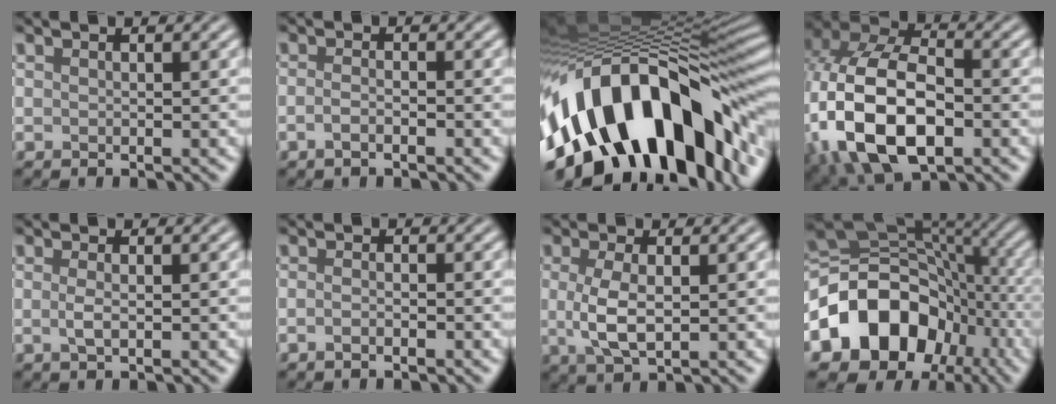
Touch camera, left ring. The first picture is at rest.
{"total": 1.4, "force": [-0.7, 0.4, 1.1], "torque": [-0.022, 0.000, -0.017]}
{"total": 18.9, "force": [-5.8, 9.6, 15.2], "torque": [-0.252, 0.005, -0.097]}
{"total": 13.9, "force": [-3.5, 8.6, 10.3], "torque": [-0.219, -0.018, -0.058]}
{"total": 1.3, "force": [0.0, 0.4, 1.2], "torque": [-0.024, -0.001, -0.002]}
{"total": 1.0, "force": [-0.6, 0.3, 0.8], "torque": [-0.015, -0.002, -0.011]}
{"total": 3.6, "force": [0.1, 1.4, 3.3], "torque": [-0.076, -0.003, 0.004]}
{"total": 13.2, "force": [-4.7, 10.4, 6.6], "torque": [-0.133, 0.000, -0.094]}